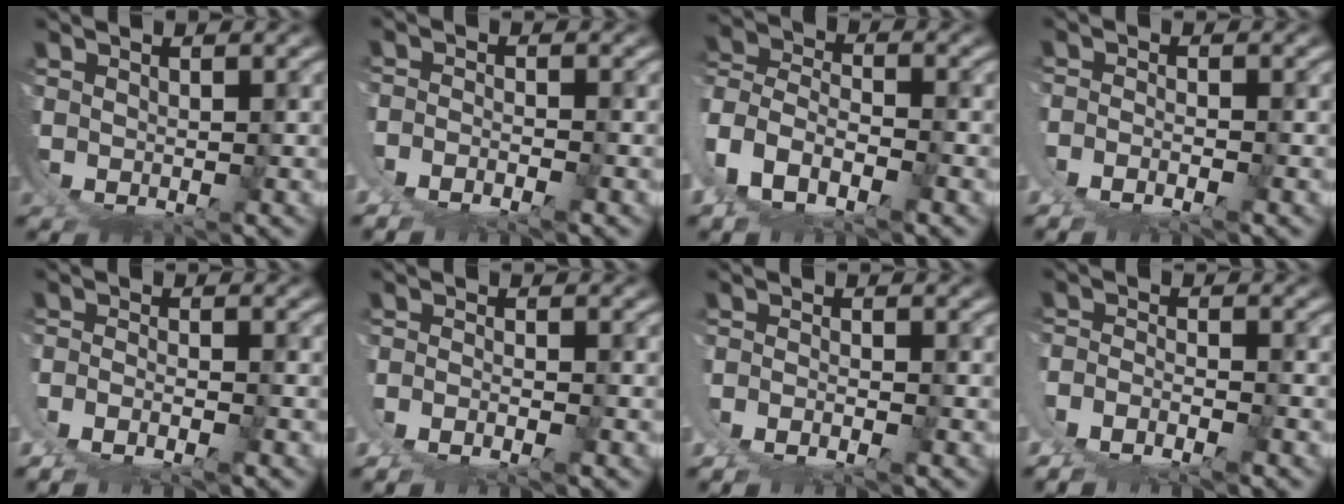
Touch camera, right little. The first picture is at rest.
{"total": 4.4, "force": [-0.8, 3.7, 2.3], "torque": [-0.055, -0.014, -0.013]}
{"total": 10.1, "force": [2.4, 8.6, 4.8], "torque": [-0.149, -0.022, 0.027]}
{"total": 3.2, "force": [-0.5, 2.4, 2.0], "torque": [-0.044, -0.010, -0.007]}
{"total": 4.9, "force": [-0.8, 3.9, 2.9], "torque": [-0.071, -0.019, -0.011]}
{"total": 3.4, "force": [-0.6, 2.6, 2.1], "torque": [-0.047, -0.012, -0.009]}
{"total": 3.2, "force": [-0.5, 2.4, 2.0], "torque": [-0.044, -0.010, -0.007]}
{"total": 7.1, "force": [-1.0, 6.2, 3.4], "torque": [-0.090, -0.022, -0.018]}